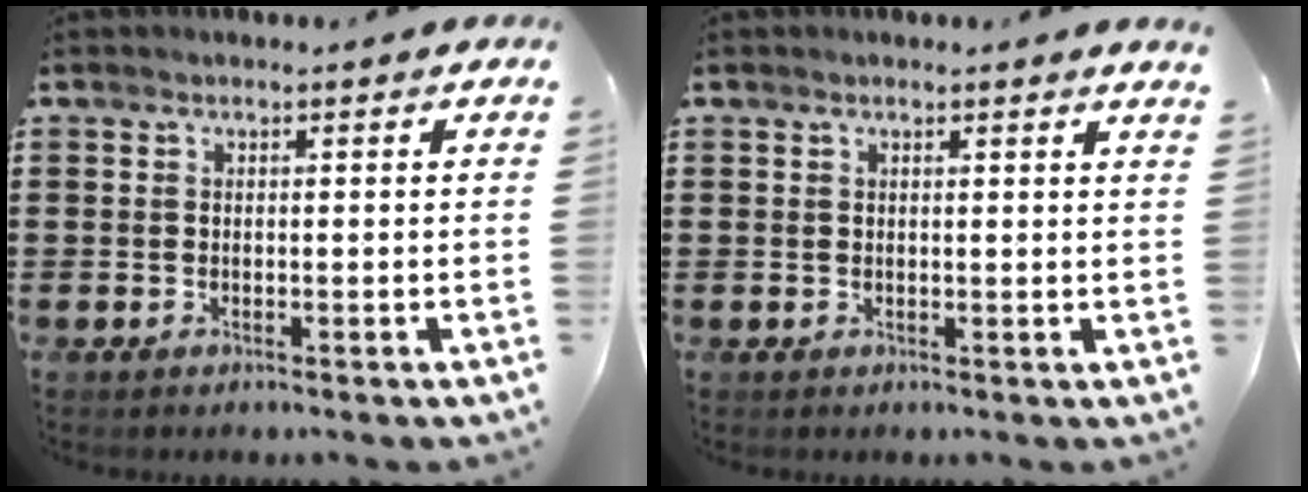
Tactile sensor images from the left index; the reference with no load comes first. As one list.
[{"total": 1.1, "force": [0.8, -0.2, 0.6], "torque": [-0.013, -0.003, 0.016]}]